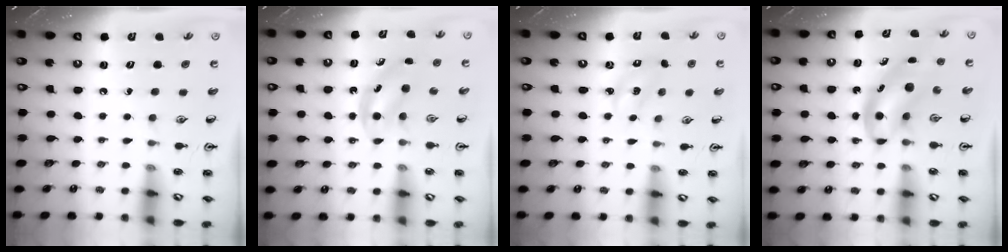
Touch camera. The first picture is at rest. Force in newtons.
{"total": 4.1, "press": 4.1, "slide": 0.6}
{"total": 2.2, "press": 2.1, "slide": 0.4}
{"total": 5.9, "press": 5.9, "slide": 0.6}